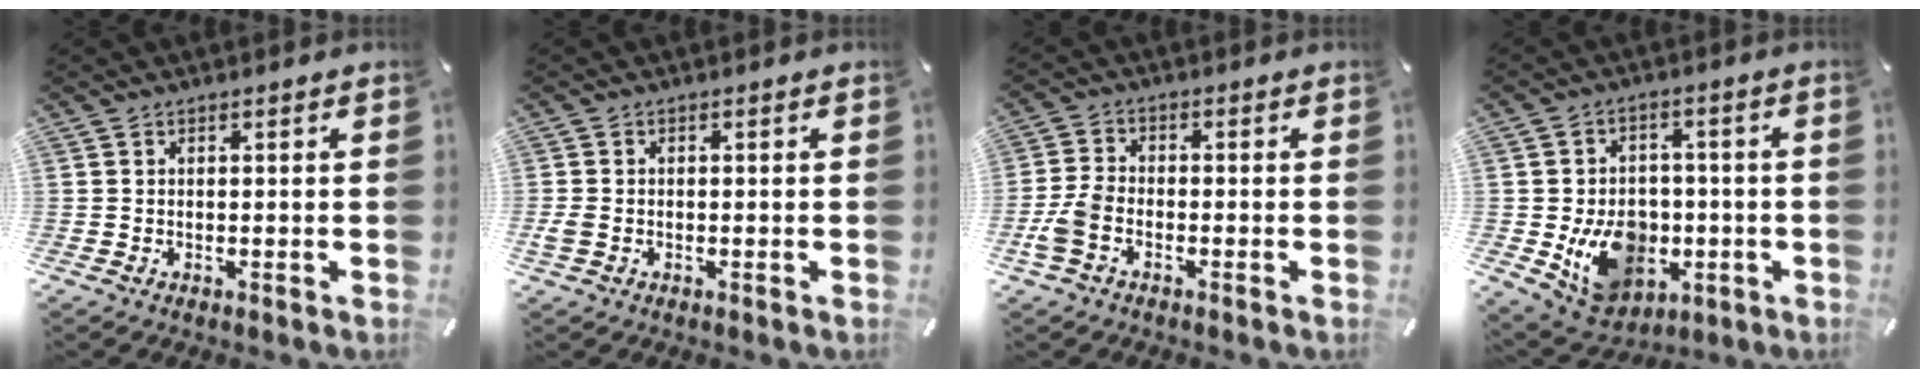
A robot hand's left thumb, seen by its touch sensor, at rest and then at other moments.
{"total": 1.9, "force": [-0.5, 1.4, 1.3], "torque": [-0.029, 0.000, -0.012]}
{"total": 6.1, "force": [-2.6, 3.7, 4.1], "torque": [-0.096, 0.009, -0.052]}
{"total": 14.4, "force": [-3.3, 11.6, 7.8], "torque": [-0.126, 0.017, -0.045]}